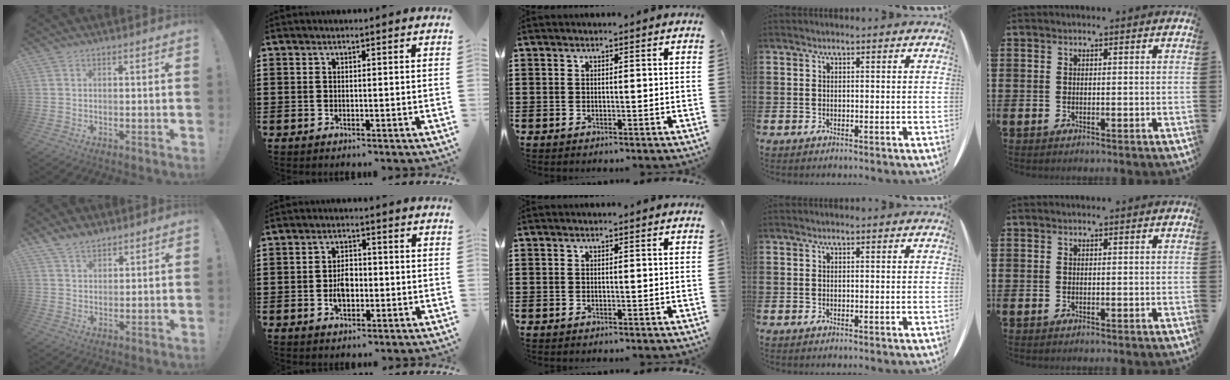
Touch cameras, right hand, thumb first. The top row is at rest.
{"thumb": {"total": 5.1, "force": [4.2, 2.4, 1.6], "torque": [-0.035, -0.022, 0.080]}, "index": {"total": 4.0, "force": [-0.7, 2.6, 2.9], "torque": [-0.048, 0.003, -0.014]}}